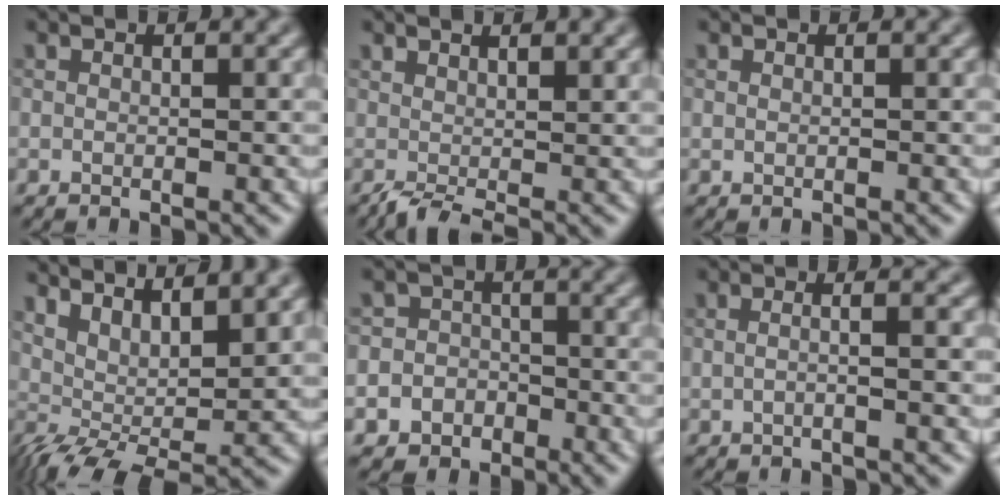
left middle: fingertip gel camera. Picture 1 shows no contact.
{"total": 1.9, "force": [0.2, 0.7, 1.8], "torque": [-0.022, 0.002, -0.001]}
{"total": 0.0}
{"total": 5.7, "force": [2.5, 2.0, 4.8], "torque": [-0.082, -0.003, 0.048]}
{"total": 6.2, "force": [-2.9, 5.4, 0.6], "torque": [0.013, 0.000, -0.064]}
{"total": 3.6, "force": [0.4, 1.7, 3.1], "torque": [-0.011, 0.006, -0.022]}